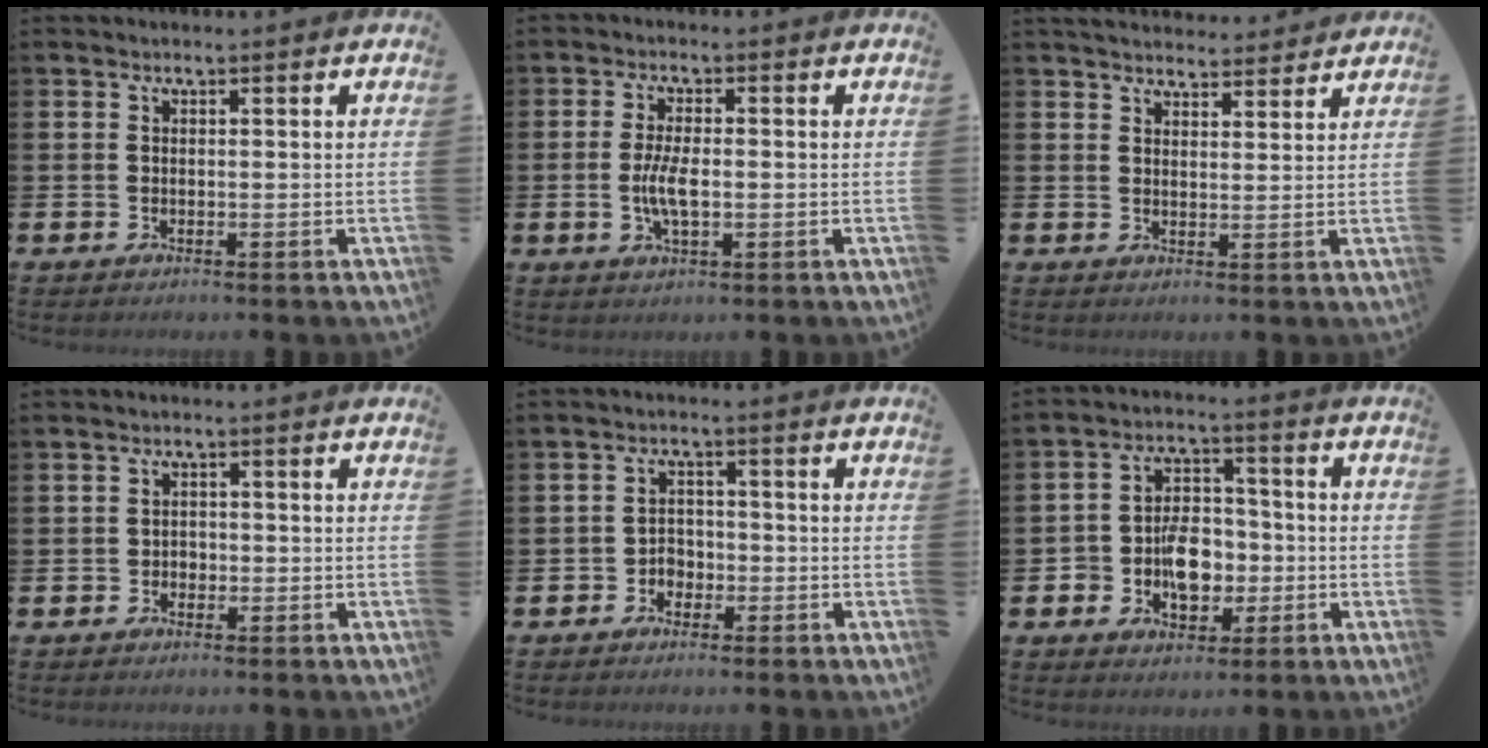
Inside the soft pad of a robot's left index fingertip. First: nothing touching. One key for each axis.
{"total": 4.5, "fx": -0.5, "fy": 1.7, "fz": 4.2, "tx": -0.079, "ty": 0.000, "tz": -0.013}
{"total": 3.9, "fx": 3.8, "fy": 0.7, "fz": 0.0, "tx": -0.007, "ty": -0.020, "tz": 0.070}
{"total": 1.3, "fx": -0.5, "fy": 1.2, "fz": 0.4, "tx": -0.007, "ty": 0.004, "tz": -0.013}
{"total": 2.5, "fx": -1.5, "fy": 2.0, "fz": 0.6, "tx": -0.023, "ty": 0.010, "tz": -0.033}
{"total": 7.3, "fx": -1.7, "fy": 5.5, "fz": 4.5, "tx": -0.066, "ty": 0.013, "tz": -0.034}